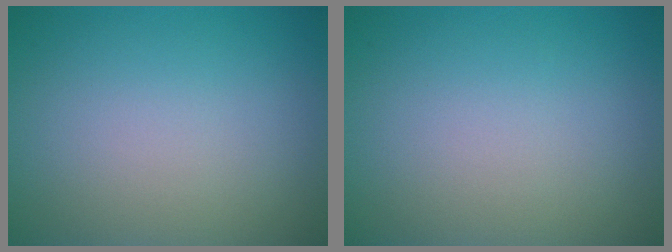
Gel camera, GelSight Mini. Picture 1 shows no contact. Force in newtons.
{"total": 0.0}